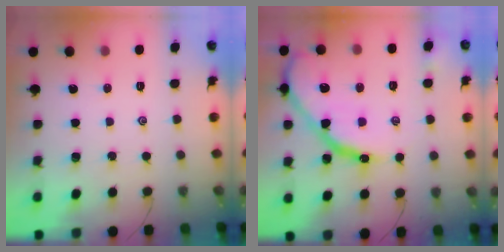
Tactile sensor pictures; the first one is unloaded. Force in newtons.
{"total": 18.4, "press": 18.4, "slide": 1.4}